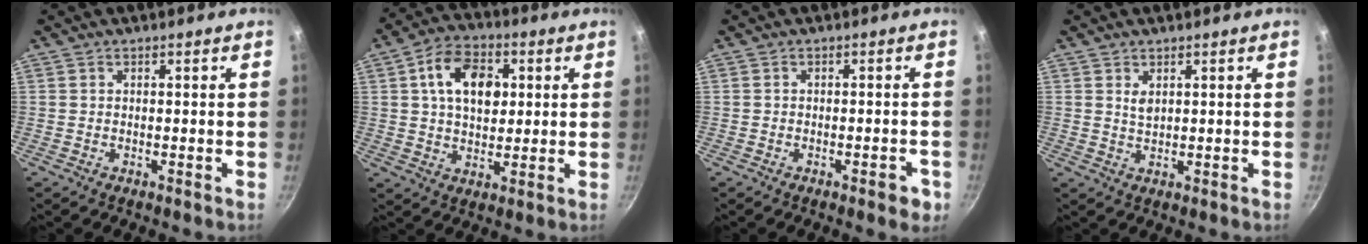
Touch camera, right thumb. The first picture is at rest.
{"total": 12.4, "force": [2.9, 8.3, 8.8], "torque": [-0.122, 0.005, 0.039]}
{"total": 3.4, "force": [-1.7, 1.3, 2.7], "torque": [-0.025, 0.012, -0.019]}
{"total": 2.1, "force": [1.0, 1.2, 1.5], "torque": [-0.024, -0.007, 0.020]}